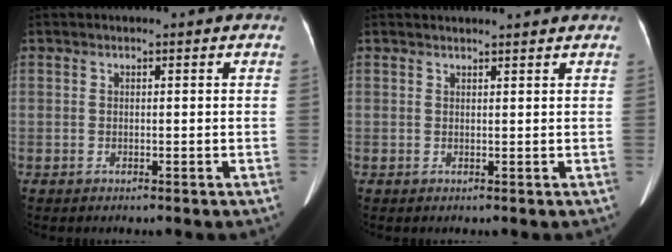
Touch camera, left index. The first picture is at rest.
{"total": 3.5, "force": [3.5, 0.3, 0.5], "torque": [-0.010, 0.019, 0.038]}